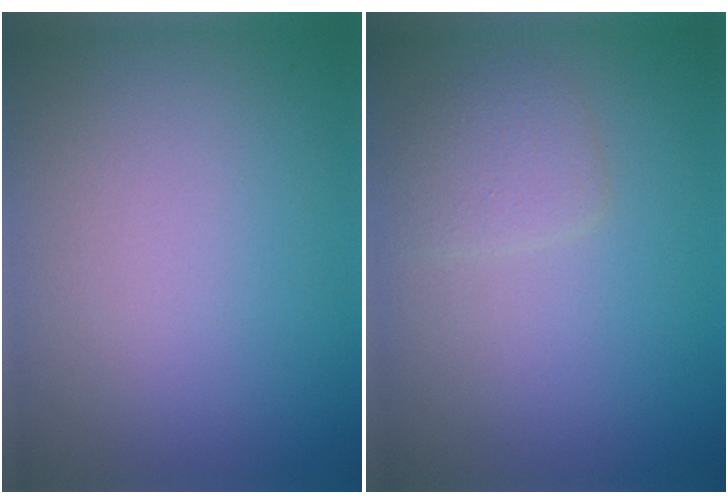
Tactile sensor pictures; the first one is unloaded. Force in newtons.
{"total": 1.7, "press": 1.7, "slide": 0.0}